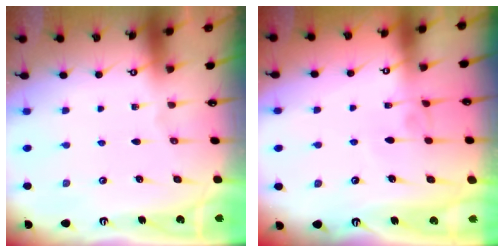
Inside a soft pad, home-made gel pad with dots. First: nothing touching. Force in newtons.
{"total": 3.2, "press": 3.2, "slide": 0.2}